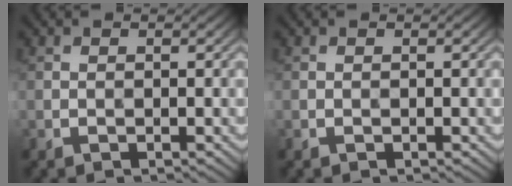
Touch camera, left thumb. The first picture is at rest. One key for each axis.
{"total": 0.0}